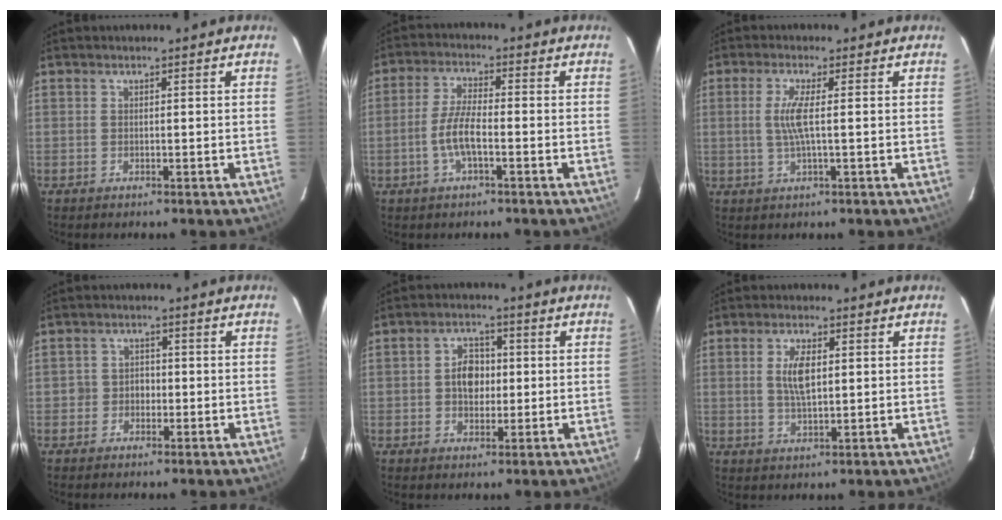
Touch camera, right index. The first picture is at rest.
{"total": 6.1, "force": [-2.0, 1.5, 5.5], "torque": [-0.117, 0.002, -0.041]}
{"total": 4.4, "force": [0.1, 0.0, 4.4], "torque": [-0.090, -0.004, 0.004]}
{"total": 3.1, "force": [-1.0, 2.8, 0.6], "torque": [-0.011, 0.008, -0.020]}
{"total": 5.4, "force": [0.0, 4.1, 3.5], "torque": [-0.060, 0.013, 0.003]}
{"total": 5.4, "force": [1.0, 2.2, 4.9], "torque": [-0.092, 0.001, 0.021]}